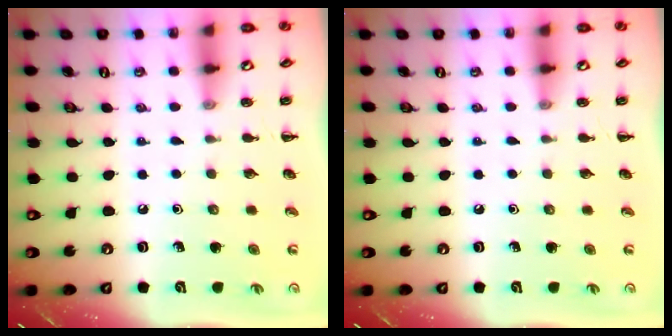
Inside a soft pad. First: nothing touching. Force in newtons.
{"total": 0.0}